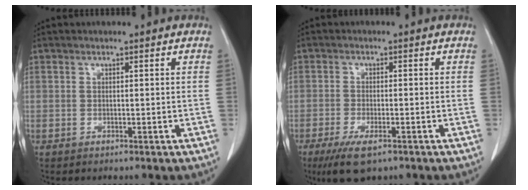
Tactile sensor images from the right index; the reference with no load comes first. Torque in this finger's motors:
{"motor_torque": [0.69, -0.38, 0.33, 0.08]}